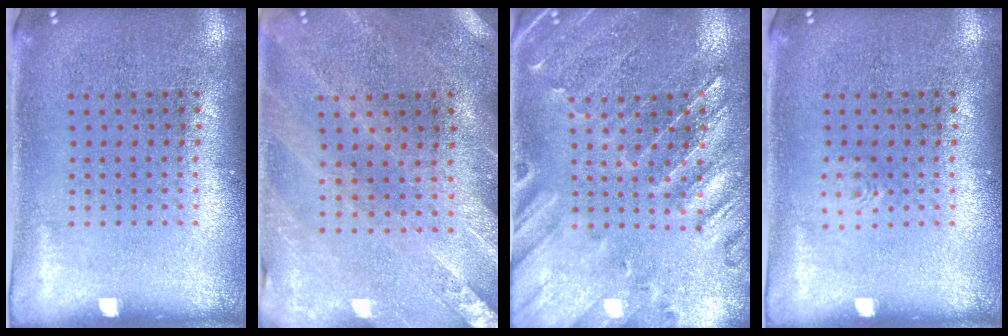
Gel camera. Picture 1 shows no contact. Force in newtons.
{"total": 0.5, "press": 0.5, "slide": 0.2}
{"total": 0.6, "press": 0.5, "slide": 0.4}
{"total": 0.6, "press": 0.6, "slide": 0.2}